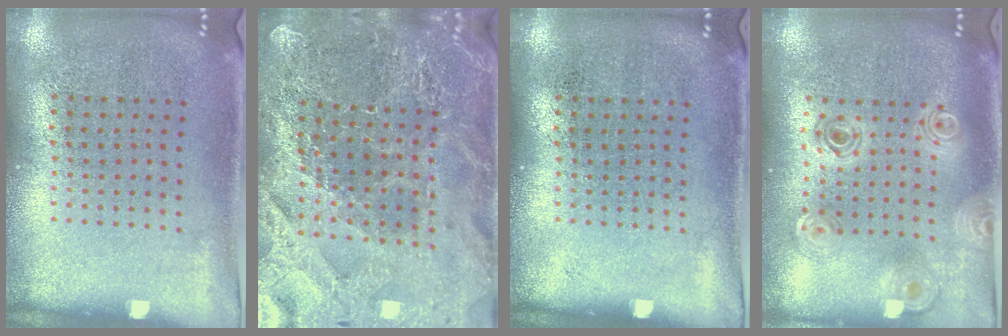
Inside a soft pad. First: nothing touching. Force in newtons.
{"total": 3.7, "press": 3.6, "slide": 1.0}
{"total": 0.0}
{"total": 1.0, "press": 0.9, "slide": 0.2}